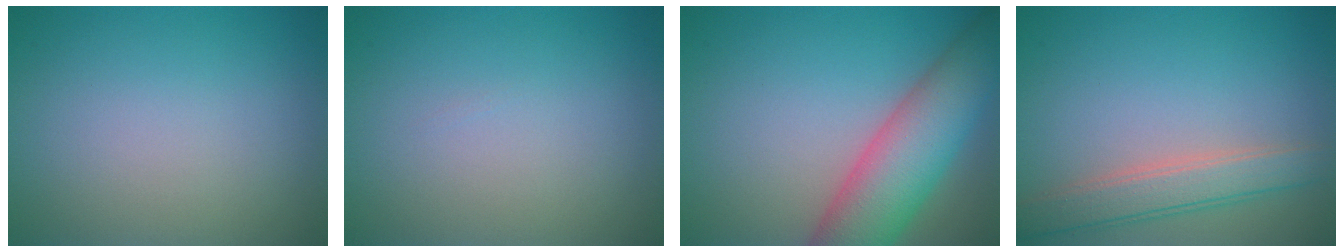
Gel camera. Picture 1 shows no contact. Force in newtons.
{"total": 0.0}
{"total": 8.6, "press": 8.6, "slide": 0.3}
{"total": 3.6, "press": 3.6, "slide": 0.2}